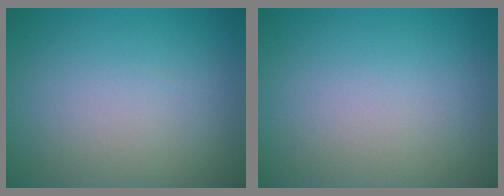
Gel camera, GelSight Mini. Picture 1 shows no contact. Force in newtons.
{"total": 0.0}